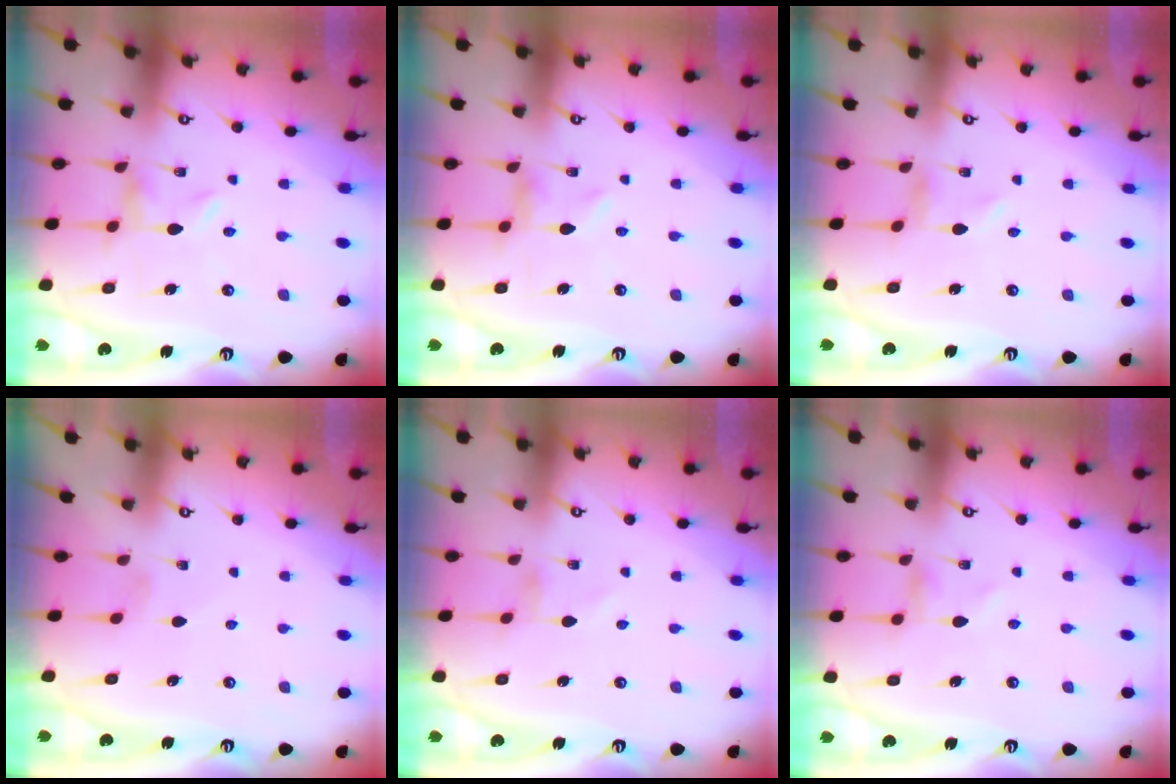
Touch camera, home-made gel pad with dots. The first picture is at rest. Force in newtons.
{"total": 0.9, "press": 0.9, "slide": 0.3}
{"total": 0.0}
{"total": 0.0}
{"total": 0.0}
{"total": 2.3, "press": 2.3, "slide": 0.3}